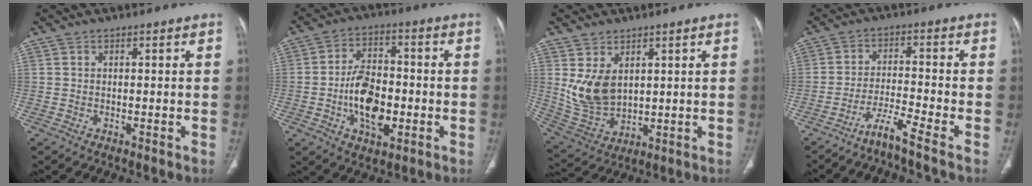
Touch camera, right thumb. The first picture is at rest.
{"total": 12.2, "force": [-2.6, 7.1, 9.5], "torque": [-0.143, 0.018, -0.043]}
{"total": 9.5, "force": [2.8, 6.2, 6.6], "torque": [-0.122, -0.020, 0.078]}
{"total": 5.1, "force": [-4.1, -1.0, 2.8], "torque": [-0.065, 0.014, -0.088]}